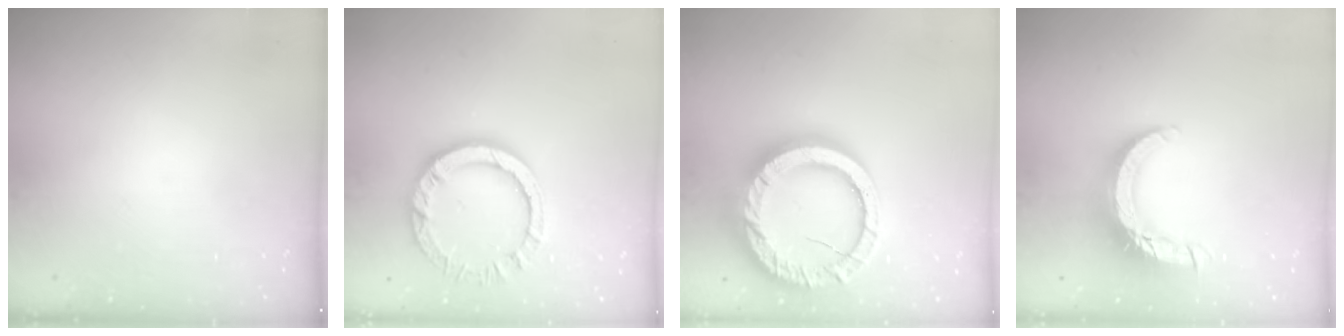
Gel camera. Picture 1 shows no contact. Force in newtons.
{"total": 11.5, "press": 11.5, "slide": 0.8}
{"total": 25.1, "press": 25.0, "slide": 2.5}
{"total": 13.1, "press": 13.0, "slide": 1.3}